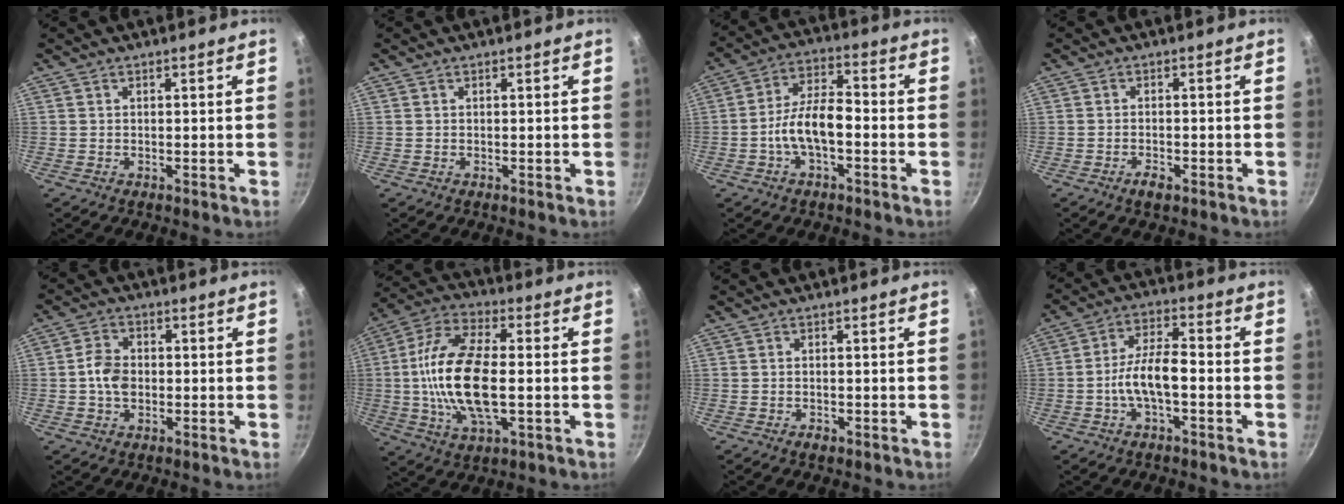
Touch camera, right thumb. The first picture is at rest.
{"total": 0.0}
{"total": 9.6, "force": [-2.7, 4.6, 8.0], "torque": [-0.131, 0.042, -0.056]}
{"total": 2.5, "force": [-1.5, 1.0, 1.7], "torque": [-0.032, 0.010, -0.027]}
{"total": 5.5, "force": [-0.6, 4.1, 3.6], "torque": [-0.059, 0.016, -0.018]}
{"total": 18.0, "force": [-0.9, 8.0, 16.1], "torque": [-0.315, 0.018, -0.030]}
{"total": 1.3, "force": [-0.8, 0.7, 0.8], "torque": [-0.017, 0.003, -0.013]}
{"total": 8.5, "force": [-2.2, 3.4, 7.5], "torque": [-0.131, 0.036, -0.048]}